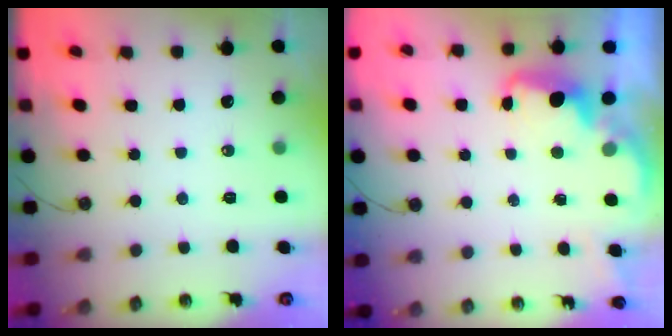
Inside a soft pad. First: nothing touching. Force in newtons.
{"total": 2.1, "press": 2.0, "slide": 0.6}